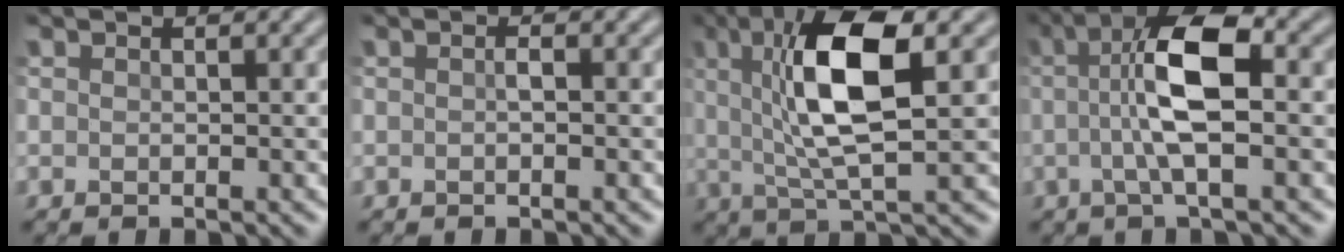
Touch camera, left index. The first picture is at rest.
{"total": 0.7, "force": [-0.1, 0.3, 0.7], "torque": [-0.014, 0.002, 0.000]}
{"total": 8.4, "force": [1.8, 2.2, 7.9], "torque": [-0.143, 0.009, 0.028]}
{"total": 6.7, "force": [0.6, 1.8, 6.4], "torque": [-0.126, 0.016, 0.003]}